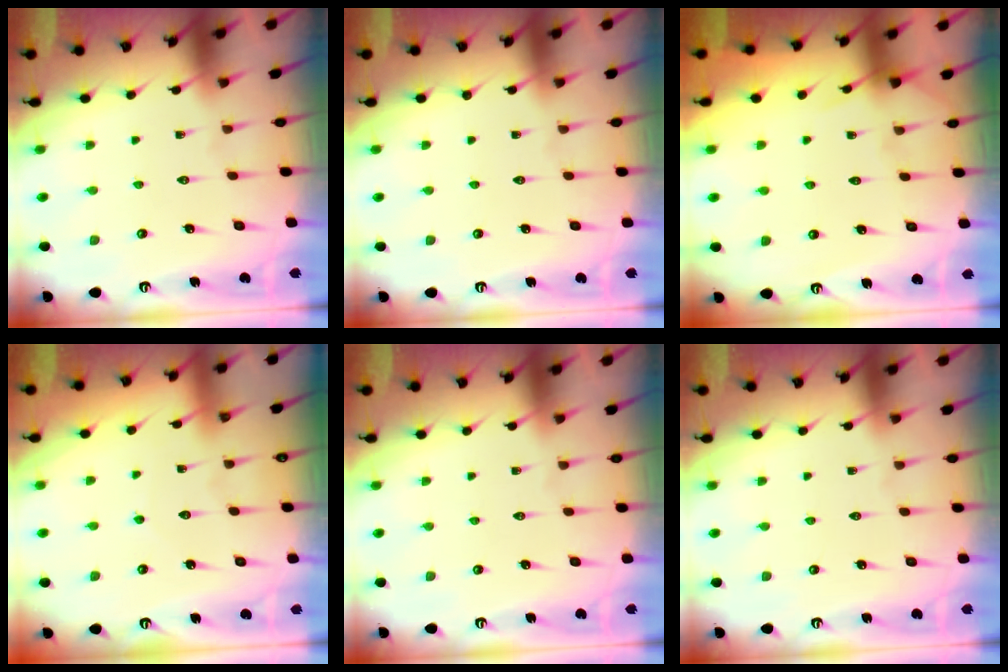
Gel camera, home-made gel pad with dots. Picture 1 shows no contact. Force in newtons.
{"total": 0.0}
{"total": 5.0, "press": 4.9, "slide": 0.6}
{"total": 3.5, "press": 3.5, "slide": 0.4}
{"total": 0.0}
{"total": 0.0}